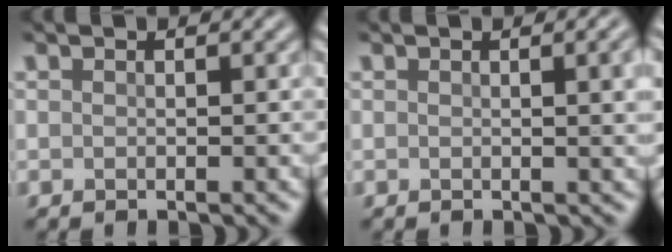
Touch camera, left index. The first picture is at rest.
{"total": 3.6, "force": [0.5, 1.3, 3.4], "torque": [-0.027, 0.009, 0.005]}